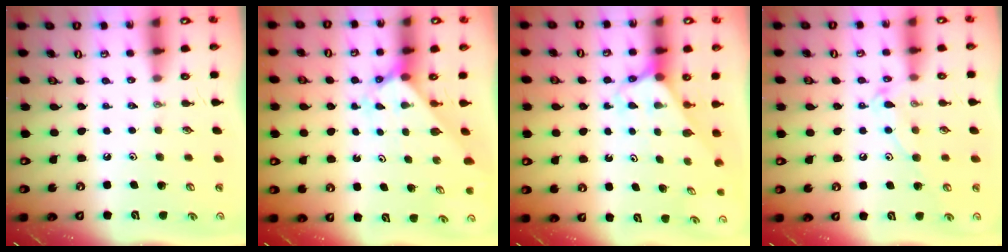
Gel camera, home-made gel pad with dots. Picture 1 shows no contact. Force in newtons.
{"total": 2.1, "press": 2.1, "slide": 0.2}
{"total": 2.7, "press": 2.7, "slide": 0.1}
{"total": 11.2, "press": 11.1, "slide": 1.0}